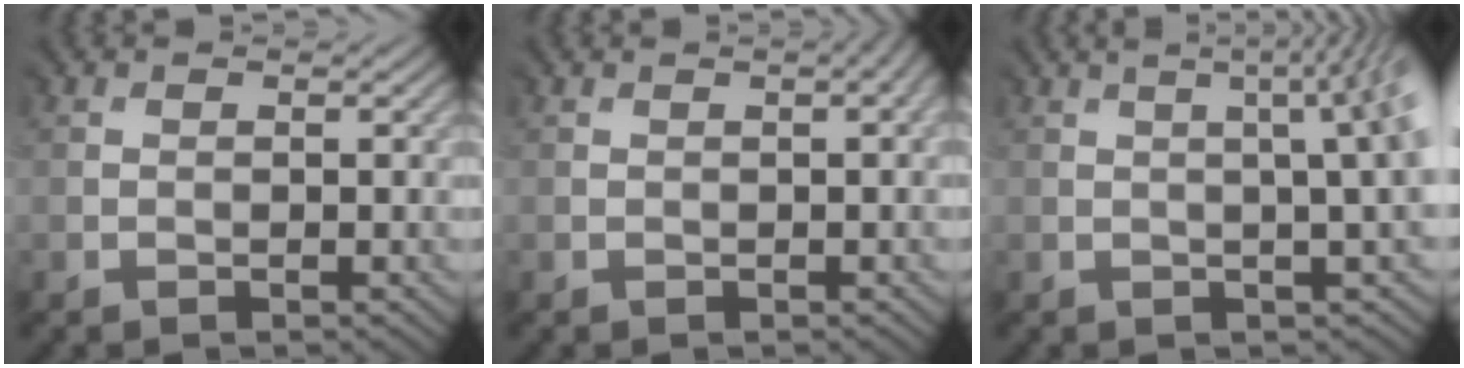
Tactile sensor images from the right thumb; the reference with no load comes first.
{"total": 0.8, "force": [0.0, -0.2, 0.8], "torque": [-0.009, 0.003, 0.003]}
{"total": 7.8, "force": [0.7, 2.0, 7.5], "torque": [-0.048, 0.040, -0.004]}